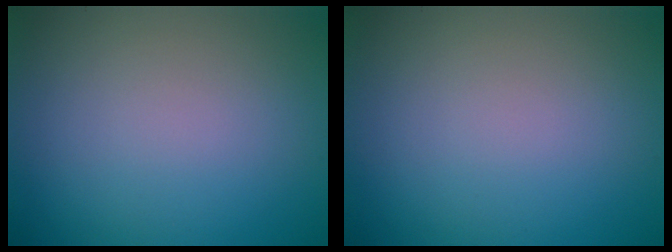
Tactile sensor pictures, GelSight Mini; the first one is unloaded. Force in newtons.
{"total": 0.0}